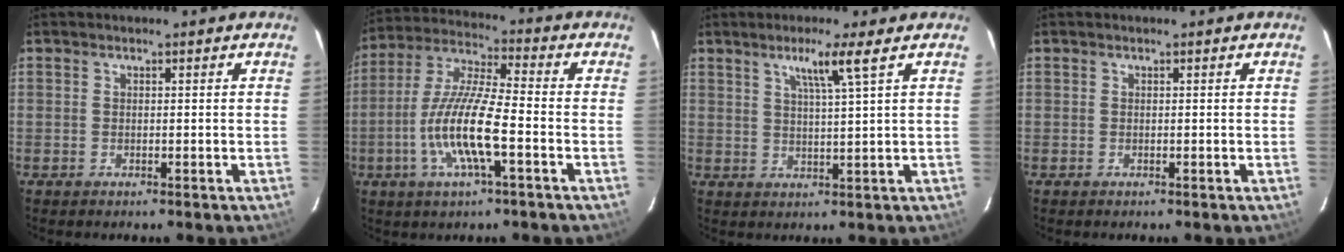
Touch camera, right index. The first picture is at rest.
{"total": 13.1, "force": [-4.2, 2.0, 12.2], "torque": [-0.252, -0.006, -0.085]}
{"total": 5.0, "force": [2.9, -1.0, 3.9], "torque": [-0.071, -0.004, 0.051]}
{"total": 0.0}